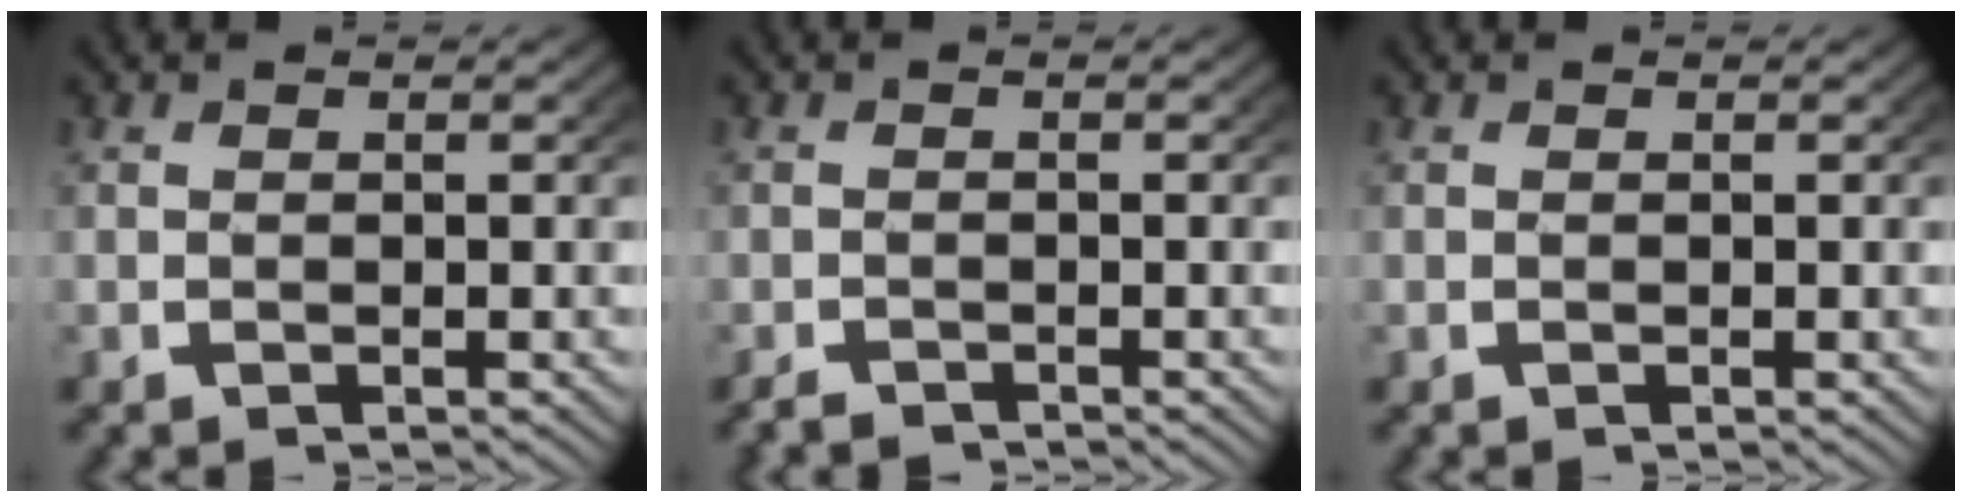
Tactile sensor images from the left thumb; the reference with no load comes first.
{"total": 1.4, "force": [-1.4, 0.4, 0.1], "torque": [-0.002, -0.011, -0.023]}
{"total": 0.0}